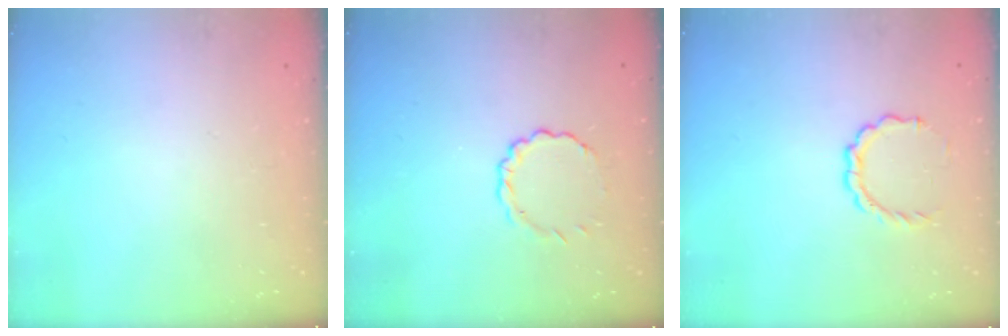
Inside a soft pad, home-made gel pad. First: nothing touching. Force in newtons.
{"total": 2.8, "press": 2.7, "slide": 0.9}
{"total": 5.6, "press": 5.5, "slide": 1.3}